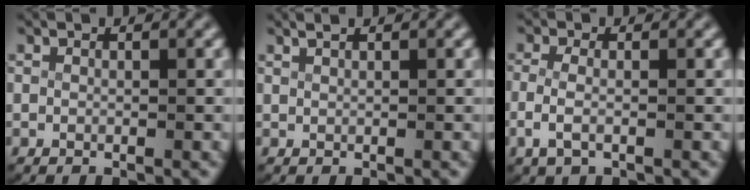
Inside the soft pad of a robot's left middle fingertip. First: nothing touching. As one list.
[{"total": 1.1, "force": [1.0, 0.1, 0.5], "torque": [-0.008, 0.000, 0.020]}, {"total": 2.6, "force": [-0.8, 1.2, 2.1], "torque": [-0.064, -0.013, -0.008]}]